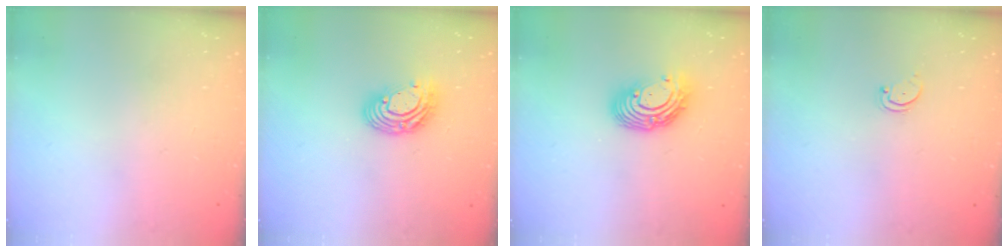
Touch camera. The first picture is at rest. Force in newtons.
{"total": 9.9, "press": 9.9, "slide": 0.8}
{"total": 10.7, "press": 10.6, "slide": 0.9}
{"total": 1.6, "press": 1.6, "slide": 0.4}